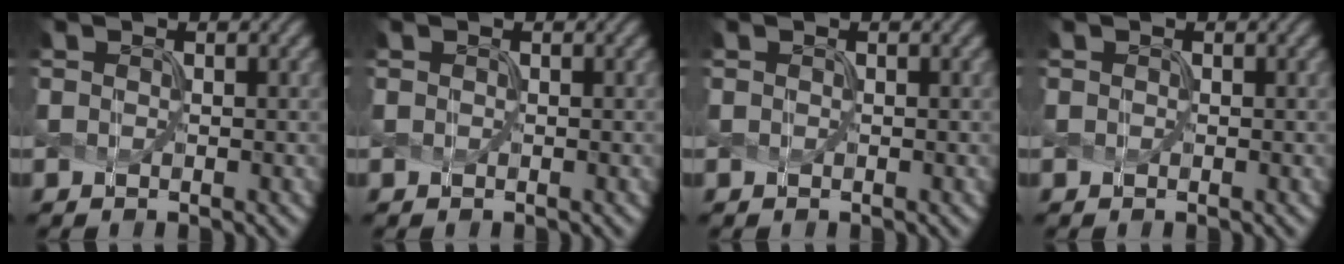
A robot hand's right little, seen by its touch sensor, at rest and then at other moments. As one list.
[{"total": 0.0}, {"total": 0.5, "force": [-0.1, -0.2, -0.5], "torque": [0.006, 0.001, 0.005]}, {"total": 0.8, "force": [-0.1, -0.3, -0.7], "torque": [0.005, 0.001, 0.007]}]